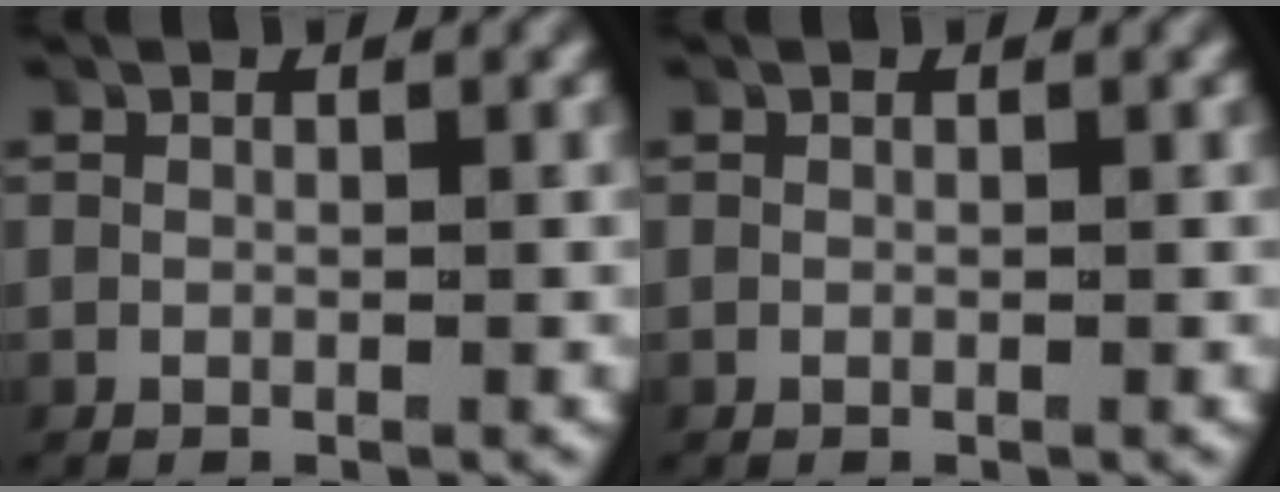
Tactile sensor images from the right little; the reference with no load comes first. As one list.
[{"total": 0.0}]